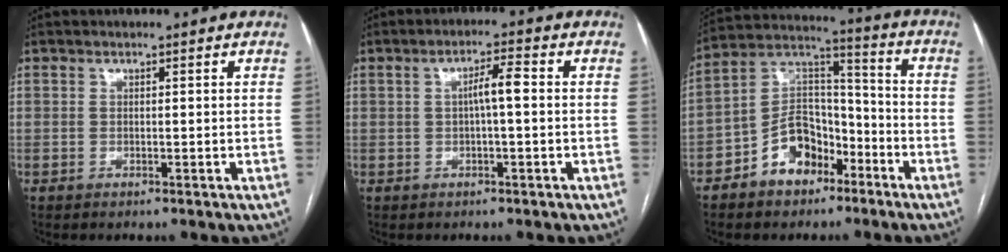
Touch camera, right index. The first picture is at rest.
{"total": 3.6, "force": [0.1, 0.5, 3.6], "torque": [-0.061, 0.010, 0.003]}
{"total": 11.1, "force": [-6.0, 7.2, 5.8], "torque": [-0.115, 0.036, -0.105]}